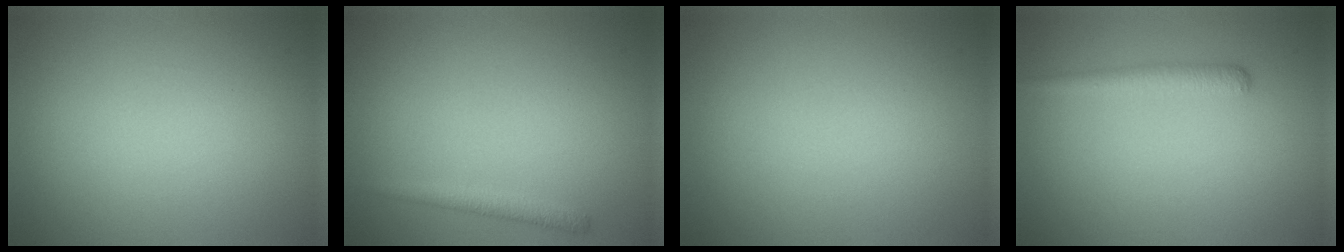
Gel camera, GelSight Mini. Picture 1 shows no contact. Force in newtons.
{"total": 1.4, "press": 1.4, "slide": 0.1}
{"total": 0.0}
{"total": 1.7, "press": 1.7, "slide": 0.1}